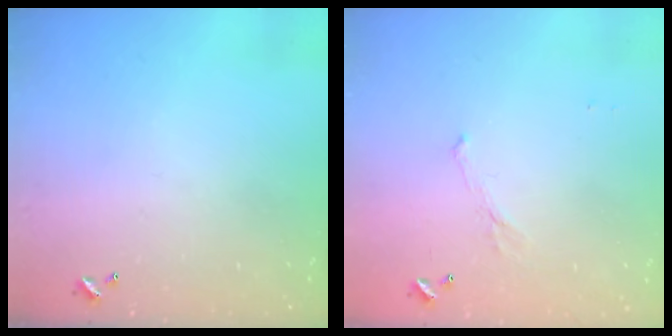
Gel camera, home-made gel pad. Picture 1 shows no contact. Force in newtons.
{"total": 4.3, "press": 4.2, "slide": 0.9}